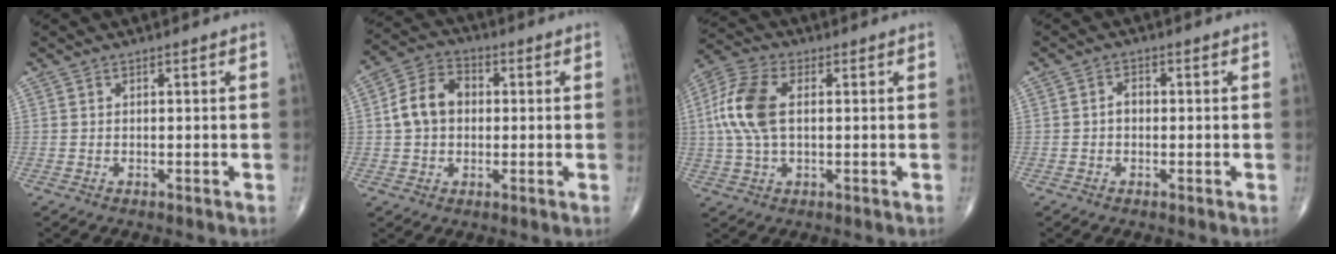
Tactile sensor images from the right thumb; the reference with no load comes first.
{"total": 9.1, "force": [0.6, 6.8, 6.0], "torque": [-0.100, 0.024, 0.002]}
{"total": 11.4, "force": [1.3, 6.3, 9.4], "torque": [-0.219, 0.017, 0.022]}
{"total": 2.2, "force": [-0.2, 1.5, 1.5], "torque": [-0.018, 0.009, -0.008]}